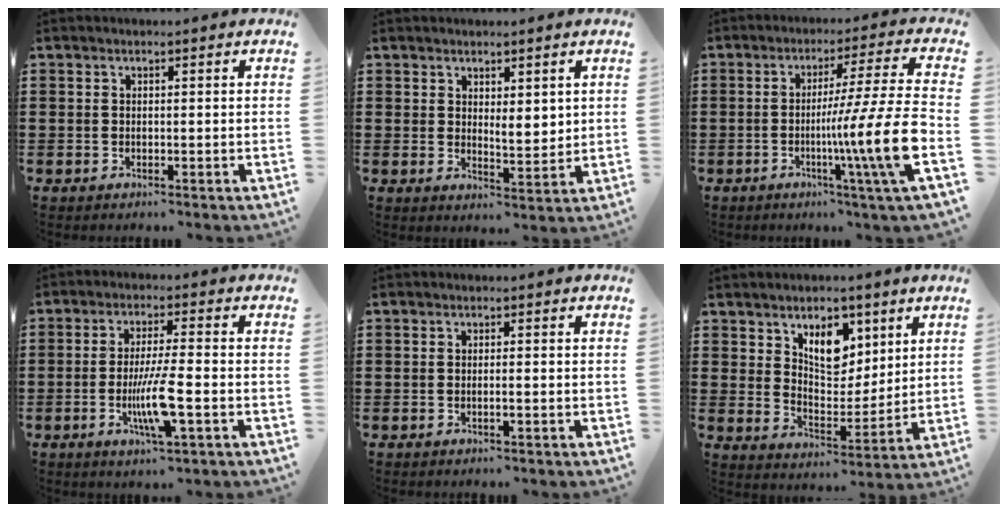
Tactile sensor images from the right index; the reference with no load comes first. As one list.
[{"total": 3.6, "force": [2.6, 1.7, 1.8], "torque": [-0.025, -0.009, 0.046]}, {"total": 14.3, "force": [-3.3, -0.5, 13.9], "torque": [-0.225, -0.024, -0.067]}, {"total": 8.2, "force": [-2.5, 1.1, 7.7], "torque": [-0.152, -0.017, -0.047]}, {"total": 0.9, "force": [-0.4, 0.0, 0.8], "torque": [-0.015, -0.004, -0.006]}, {"total": 8.1, "force": [4.8, 4.9, 4.3], "torque": [-0.075, -0.010, 0.083]}]